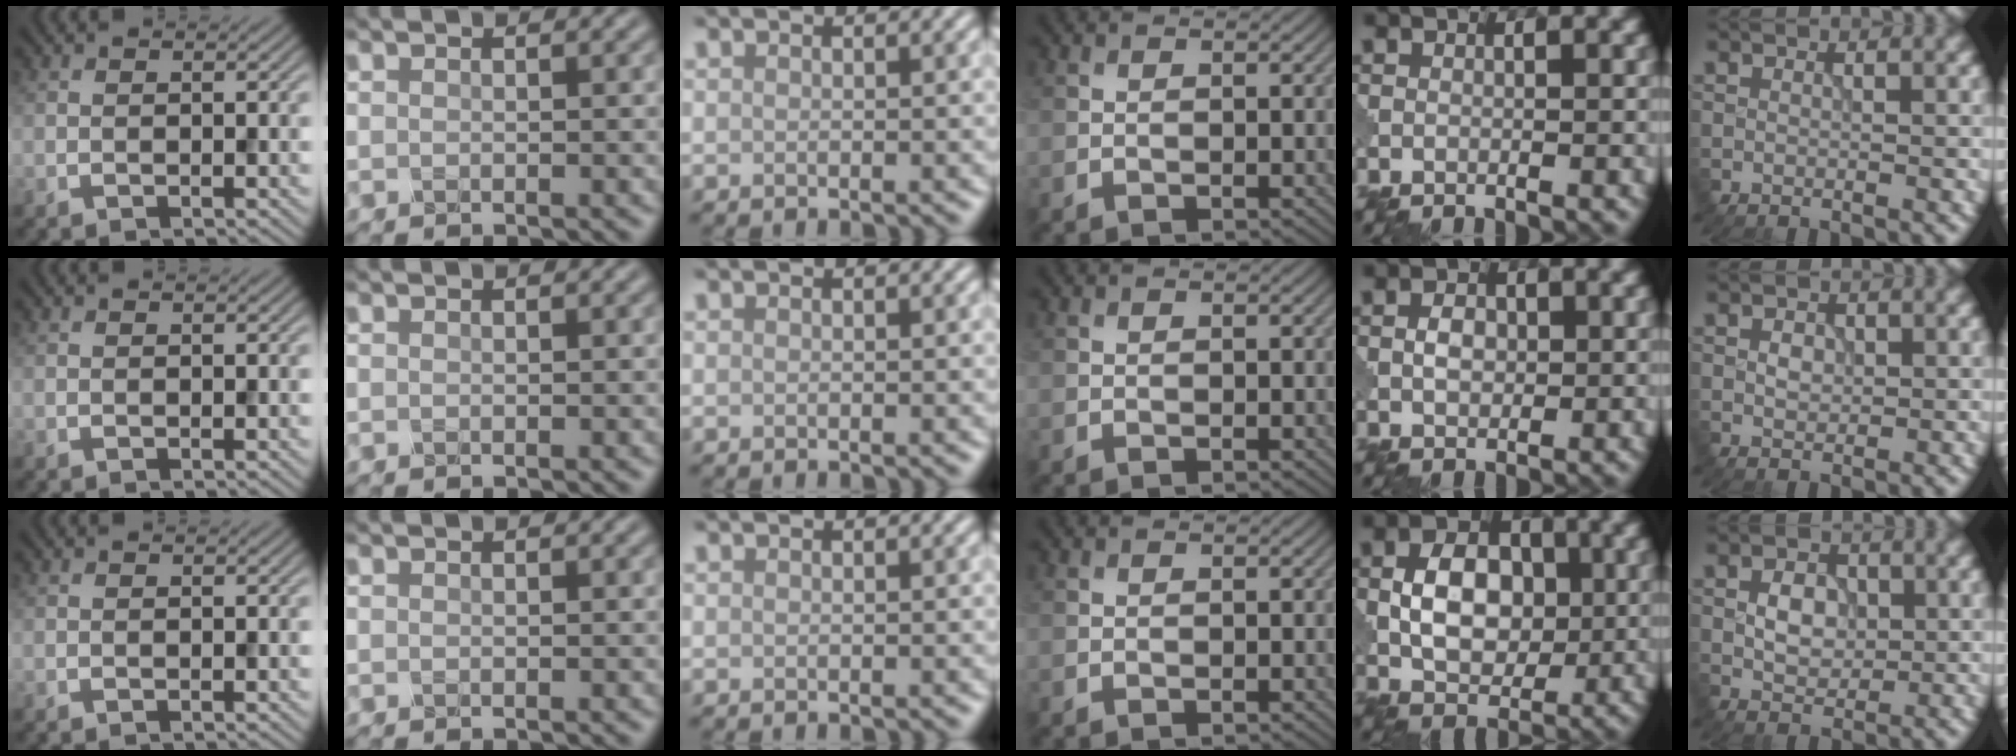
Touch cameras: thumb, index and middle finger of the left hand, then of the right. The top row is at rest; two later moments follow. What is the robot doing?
{"motion": "close", "object": "eyeshadow palette"}